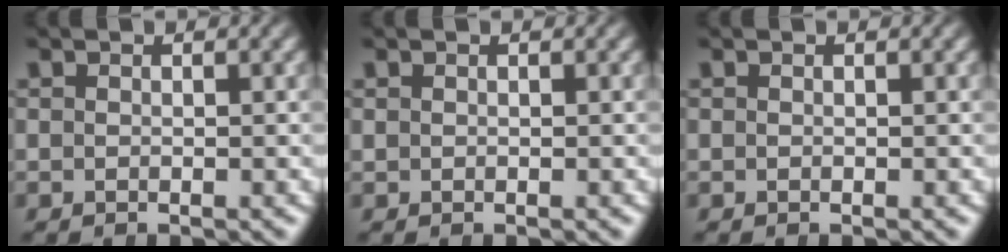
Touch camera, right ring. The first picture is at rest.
{"total": 0.0}
{"total": 0.0}